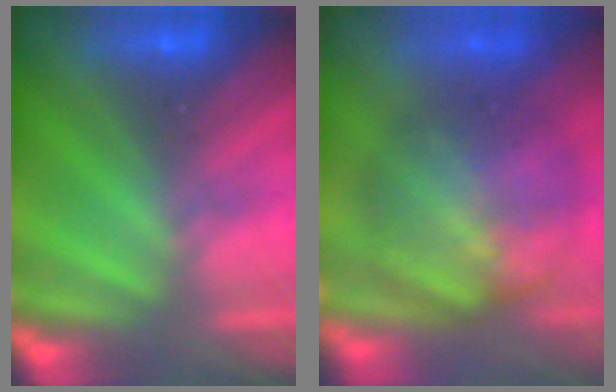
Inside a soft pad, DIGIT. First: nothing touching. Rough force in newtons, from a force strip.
{"total": 8.9}